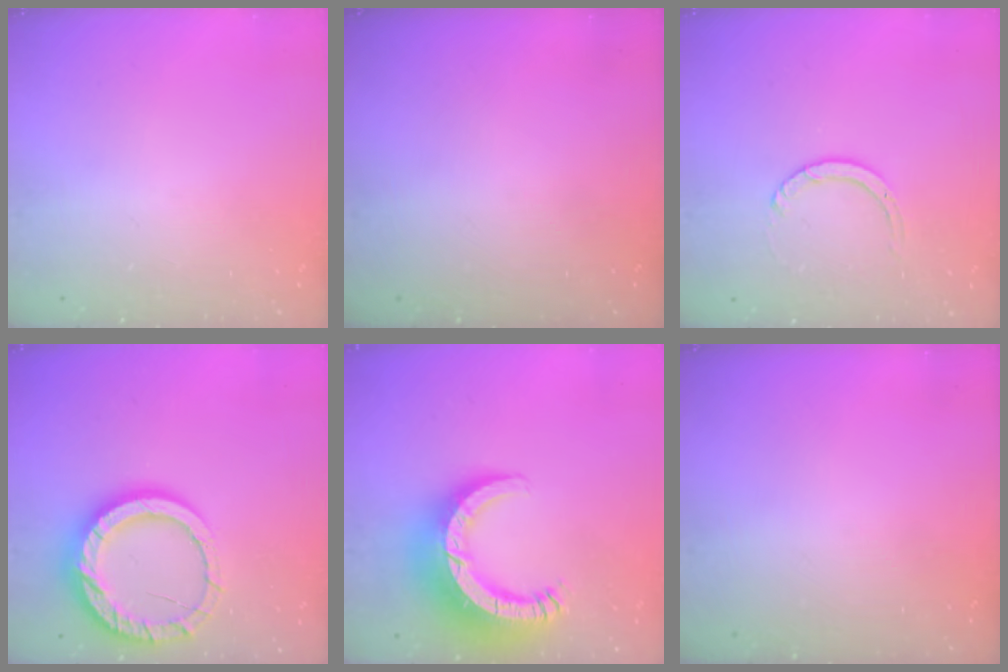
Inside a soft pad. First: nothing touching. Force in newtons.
{"total": 0.0}
{"total": 3.5, "press": 3.5, "slide": 0.2}
{"total": 13.7, "press": 13.7, "slide": 1.3}
{"total": 15.0, "press": 14.9, "slide": 1.6}
{"total": 0.0}